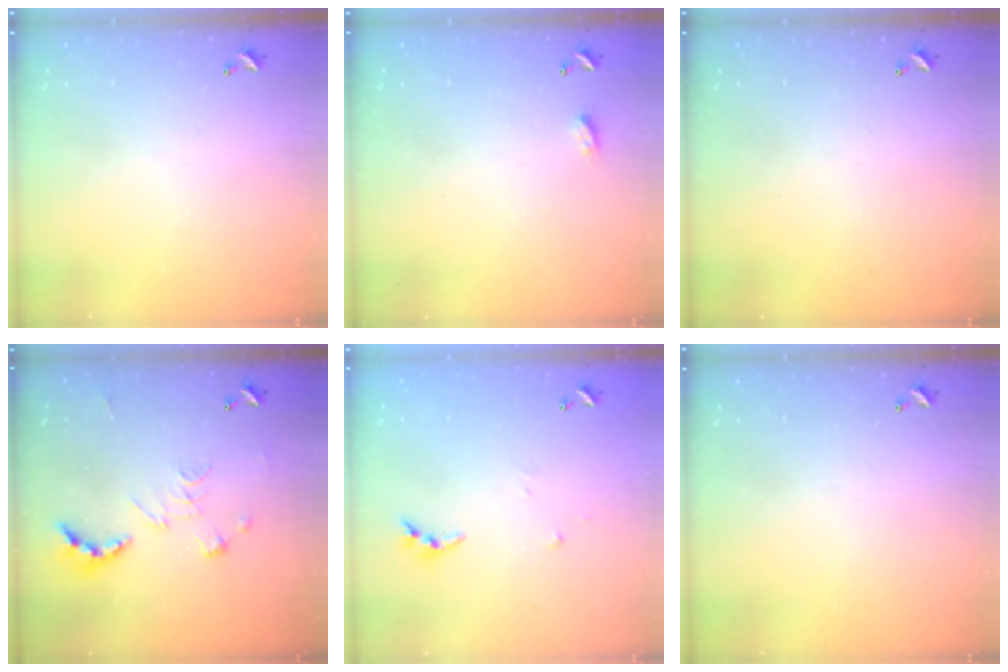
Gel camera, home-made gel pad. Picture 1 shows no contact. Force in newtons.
{"total": 3.1, "press": 3.0, "slide": 0.4}
{"total": 0.0}
{"total": 2.5, "press": 2.0, "slide": 1.5}
{"total": 4.4, "press": 4.4, "slide": 0.3}
{"total": 0.0}